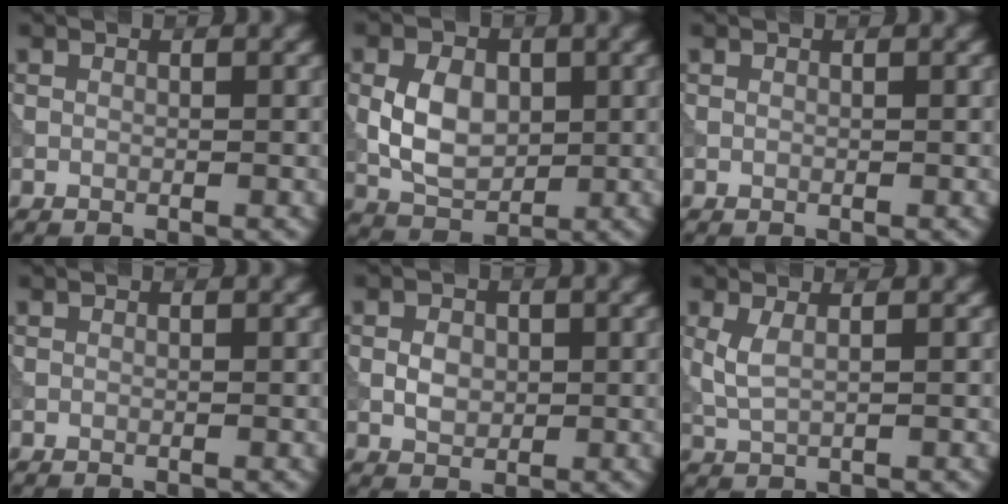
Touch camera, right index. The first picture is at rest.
{"total": 5.0, "force": [0.2, 3.5, 3.6], "torque": [-0.075, -0.001, 0.006]}
{"total": 0.0}
{"total": 0.0}
{"total": 2.2, "force": [0.0, 1.7, 1.4], "torque": [-0.025, 0.000, -0.001]}
{"total": 2.0, "force": [0.6, 0.7, 1.8], "torque": [-0.044, -0.001, 0.015]}